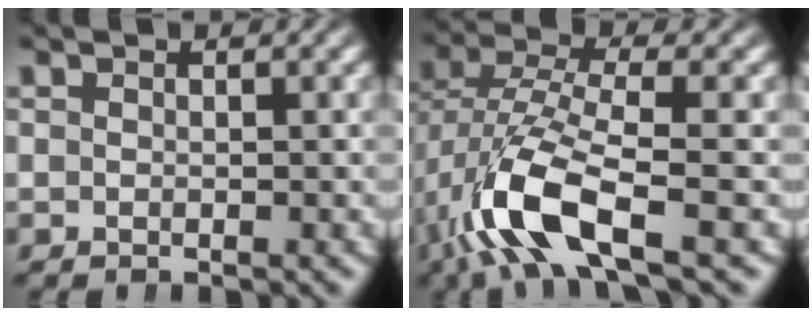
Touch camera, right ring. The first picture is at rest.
{"total": 7.4, "force": [-1.7, 3.7, 6.2], "torque": [-0.151, -0.030, -0.014]}